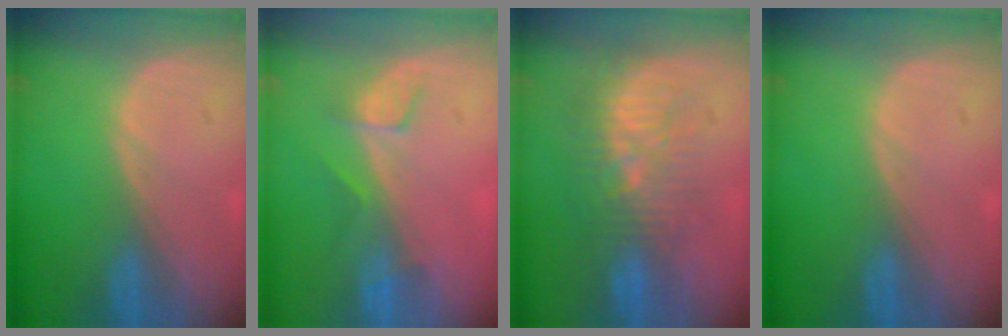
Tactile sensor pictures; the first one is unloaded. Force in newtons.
{"total": 3.6, "press": 3.3, "slide": 1.4}
{"total": 9.1, "press": 8.7, "slide": 2.6}
{"total": 0.0}